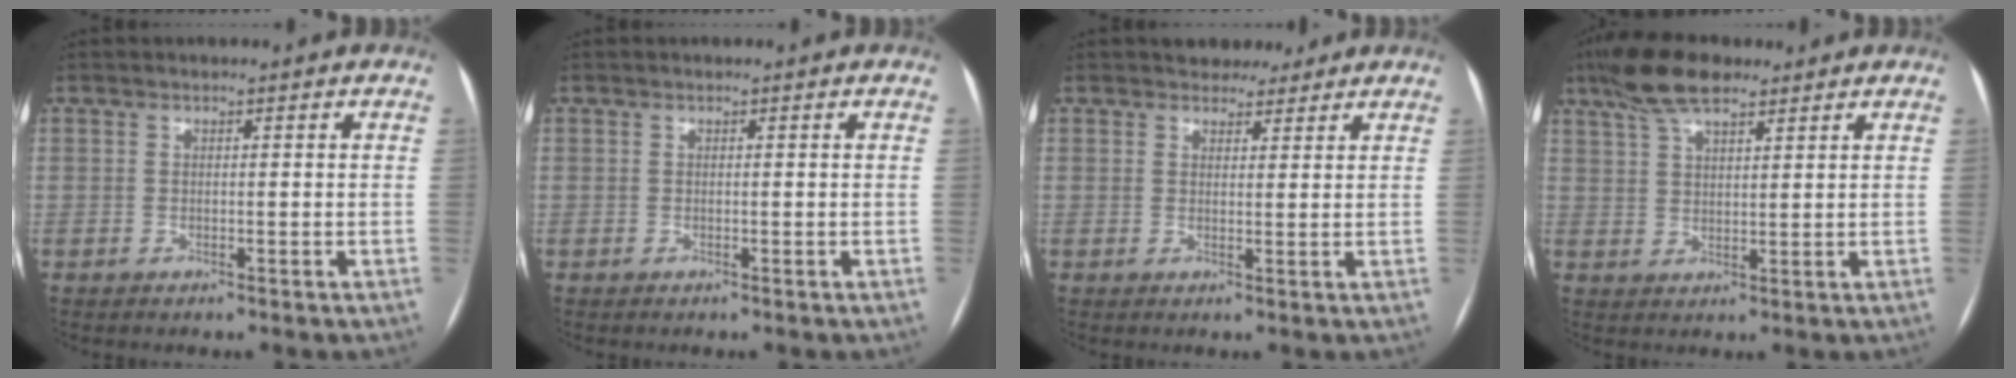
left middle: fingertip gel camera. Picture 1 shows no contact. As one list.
[{"total": 0.0}, {"total": 3.9, "force": [3.3, 1.8, 0.7], "torque": [-0.006, 0.004, 0.047]}, {"total": 8.5, "force": [6.3, 2.5, 5.2], "torque": [-0.106, 0.022, 0.114]}]